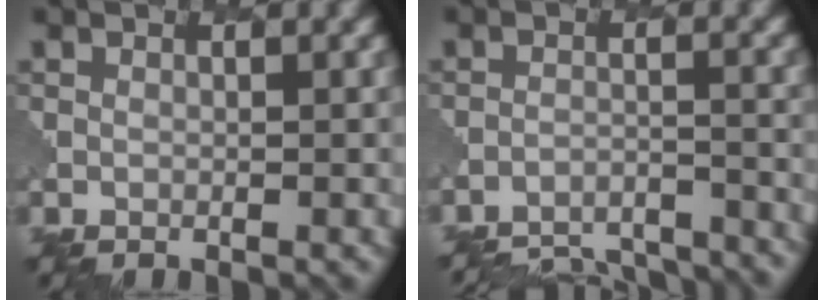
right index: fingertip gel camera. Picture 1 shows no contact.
{"total": 13.0, "force": [-12.7, 2.3, 1.6], "torque": [-0.018, 0.011, -0.161]}